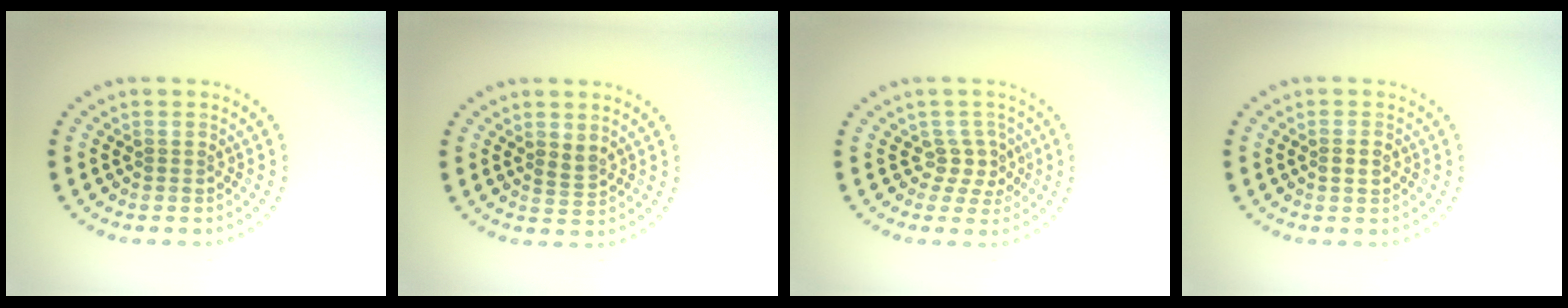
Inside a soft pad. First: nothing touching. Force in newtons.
{"total": 1.3, "press": 1.0, "slide": 0.9}
{"total": 2.1, "press": 1.5, "slide": 1.5}
{"total": 1.2, "press": 1.2, "slide": 0.2}